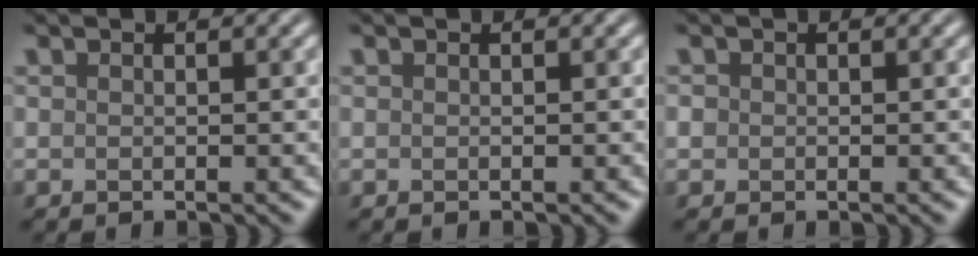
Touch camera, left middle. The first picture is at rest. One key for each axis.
{"total": 0.0}
{"total": 0.7, "fx": -0.1, "fy": 0.7, "fz": 0.1, "tx": 0.002, "ty": 0.000, "tz": -0.005}